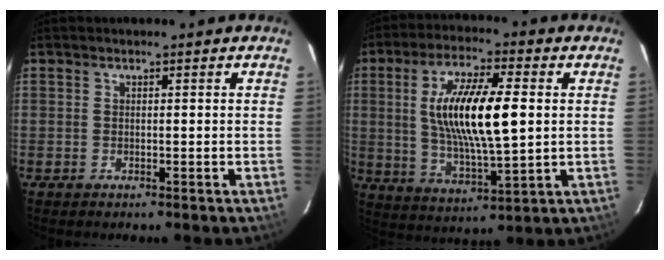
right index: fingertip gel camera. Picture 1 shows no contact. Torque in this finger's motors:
{"motor_torque": [1.03, 0.05, 1.06, 0.21]}